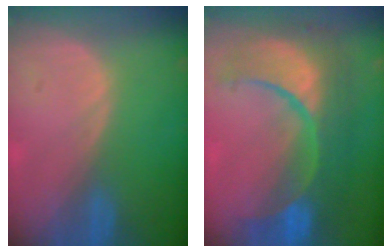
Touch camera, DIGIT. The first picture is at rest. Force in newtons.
{"total": 12.5, "press": 12.4, "slide": 1.4}